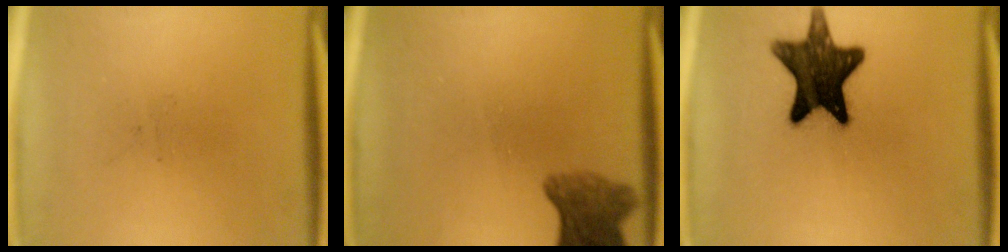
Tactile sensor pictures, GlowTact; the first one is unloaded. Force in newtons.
{"total": 5.9}
{"total": 14.0}